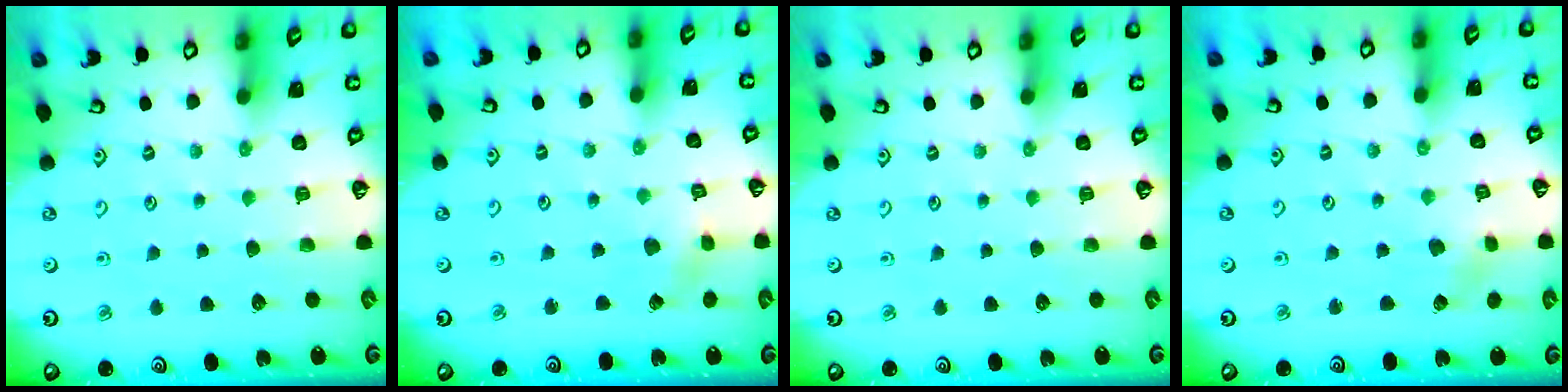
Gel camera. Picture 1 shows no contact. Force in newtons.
{"total": 2.4, "press": 2.4, "slide": 0.2}
{"total": 0.0}
{"total": 2.0, "press": 2.0, "slide": 0.3}